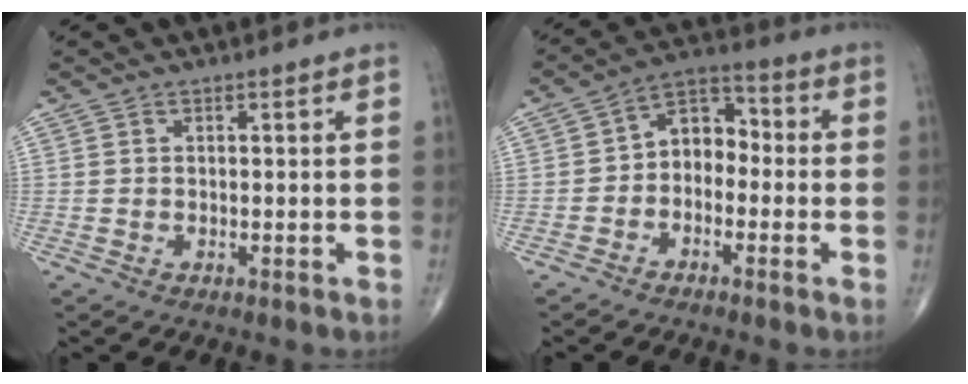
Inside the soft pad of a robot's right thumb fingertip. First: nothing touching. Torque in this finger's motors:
{"motor_torque": [-0.22, -0.03, 0.63, 0.00, 0.01]}